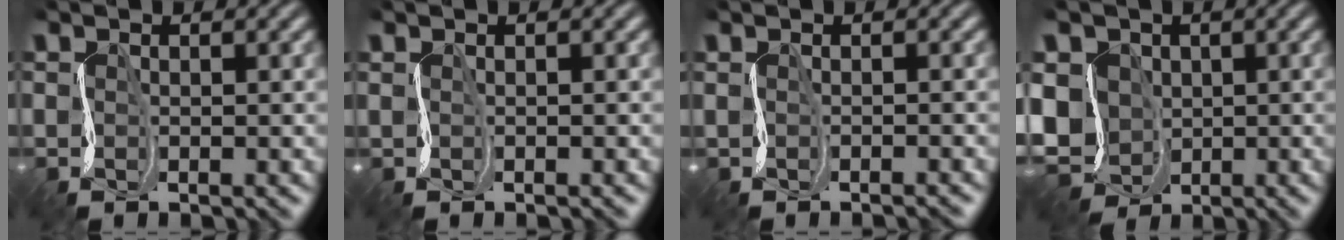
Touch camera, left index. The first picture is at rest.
{"total": 0.8, "force": [0.3, 0.2, 0.7], "torque": [-0.015, -0.002, -0.001]}
{"total": 0.9, "force": [-0.4, 0.3, 0.8], "torque": [-0.013, -0.009, -0.016]}
{"total": 8.3, "force": [-1.6, 6.5, 4.9], "torque": [-0.083, -0.005, -0.048]}